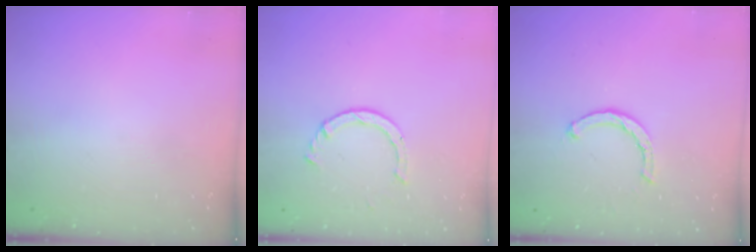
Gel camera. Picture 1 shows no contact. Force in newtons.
{"total": 2.3, "press": 2.3, "slide": 0.2}
{"total": 2.1, "press": 2.1, "slide": 0.1}